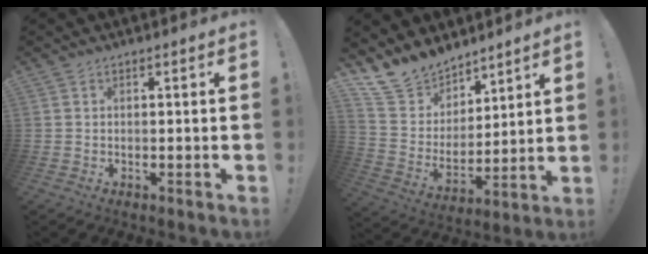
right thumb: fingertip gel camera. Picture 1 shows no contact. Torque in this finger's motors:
{"motor_torque": [0.41, 0.46, -0.01, 0.33, 0.01]}